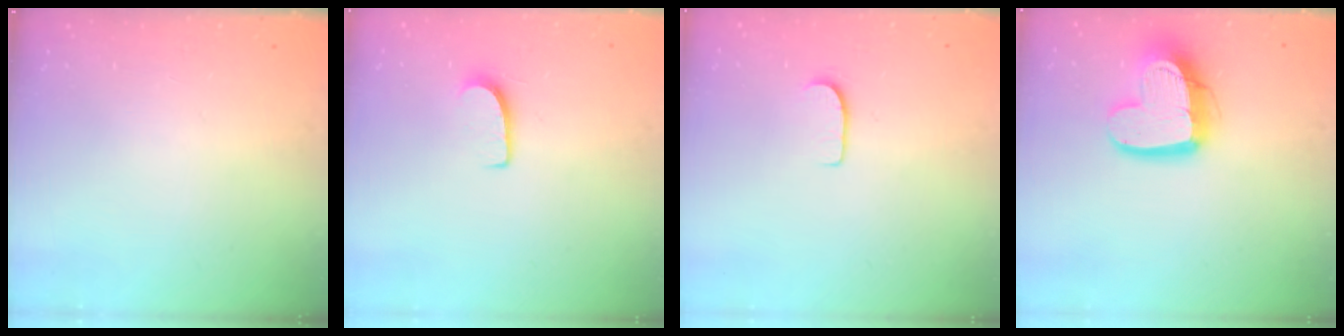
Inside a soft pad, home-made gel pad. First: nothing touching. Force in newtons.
{"total": 5.9, "press": 5.9, "slide": 0.4}
{"total": 5.9, "press": 5.8, "slide": 0.6}
{"total": 15.0, "press": 14.9, "slide": 1.3}